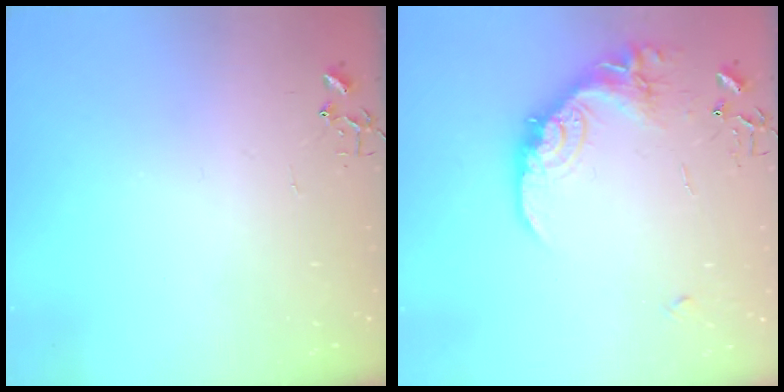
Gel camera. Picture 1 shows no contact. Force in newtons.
{"total": 18.0, "press": 17.9, "slide": 1.1}